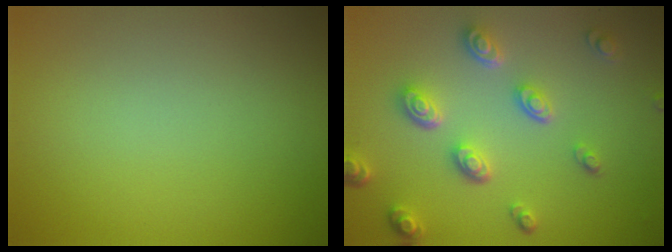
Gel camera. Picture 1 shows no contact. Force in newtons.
{"total": 4.6, "press": 3.5, "slide": 2.9}